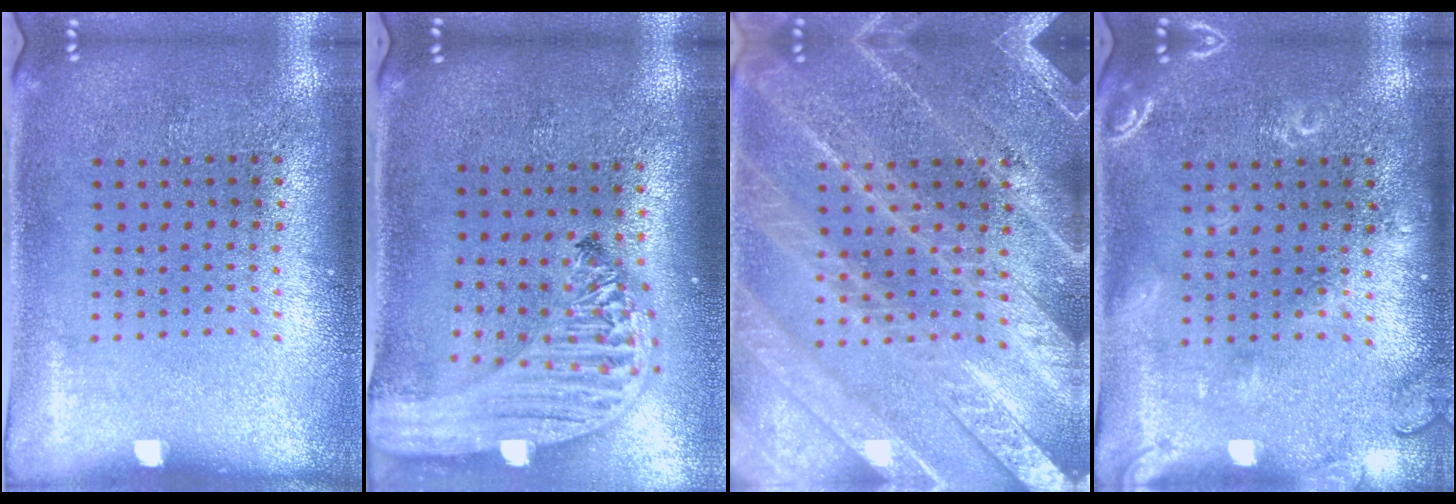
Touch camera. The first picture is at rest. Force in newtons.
{"total": 3.2, "press": 2.4, "slide": 2.1}
{"total": 5.4, "press": 5.3, "slide": 0.8}
{"total": 2.5, "press": 2.4, "slide": 0.5}